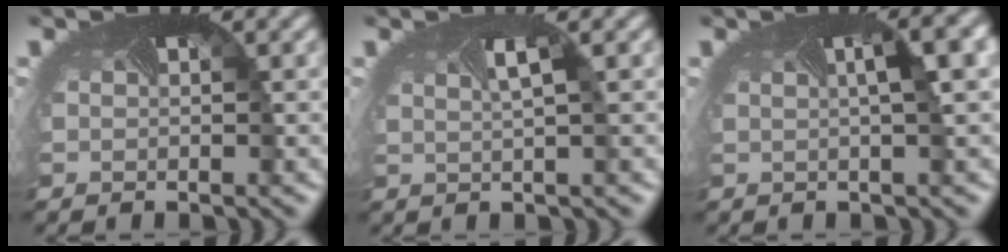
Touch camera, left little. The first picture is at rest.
{"total": 1.2, "force": [0.3, -0.1, 1.2], "torque": [-0.013, 0.000, 0.005]}
{"total": 4.8, "force": [1.2, 1.2, 4.5], "torque": [-0.035, 0.018, 0.012]}